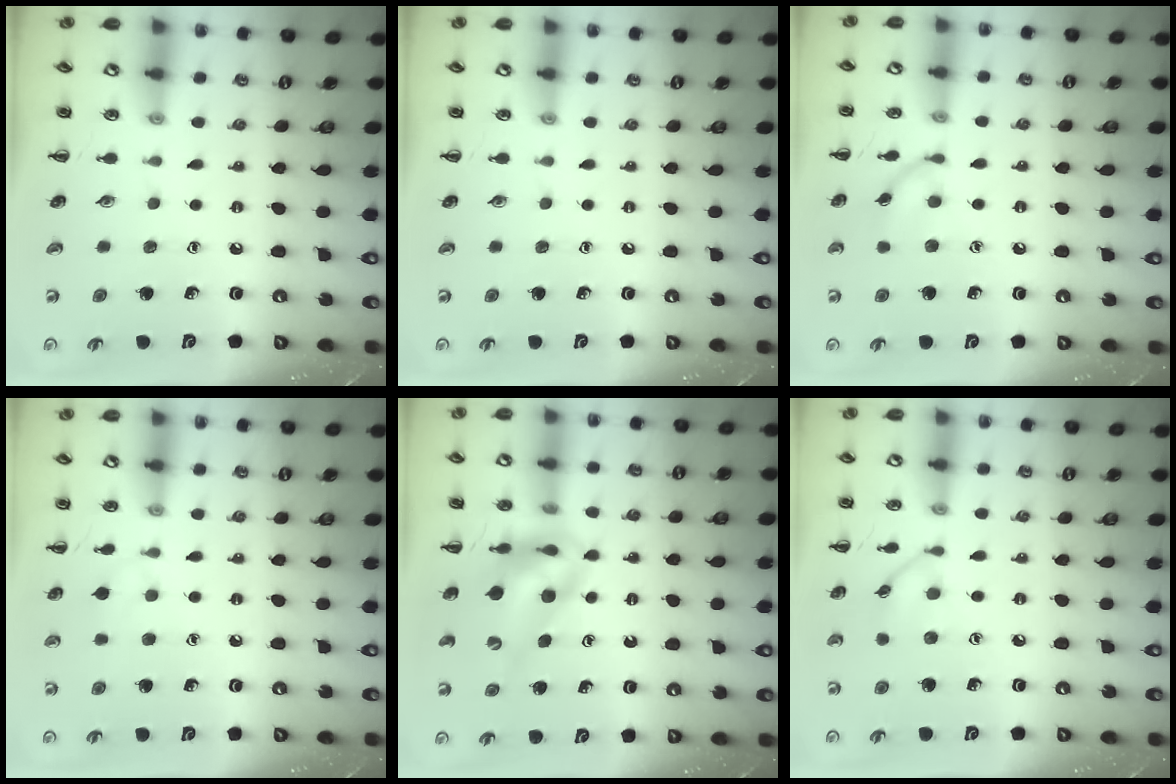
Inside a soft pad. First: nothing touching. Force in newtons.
{"total": 0.0}
{"total": 7.5, "press": 7.5, "slide": 0.3}
{"total": 5.3, "press": 5.0, "slide": 1.7}
{"total": 11.5, "press": 10.9, "slide": 3.5}
{"total": 6.8, "press": 6.7, "slide": 1.2}